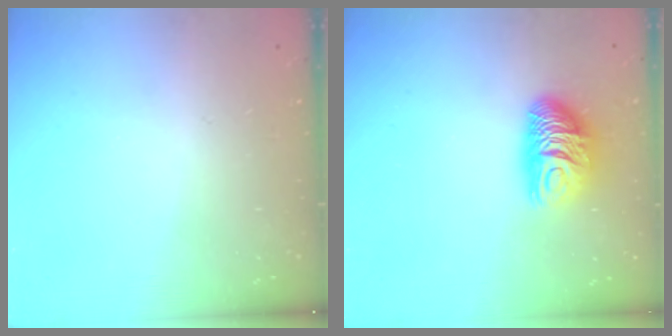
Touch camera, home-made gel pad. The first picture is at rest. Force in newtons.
{"total": 11.3, "press": 11.3, "slide": 1.2}